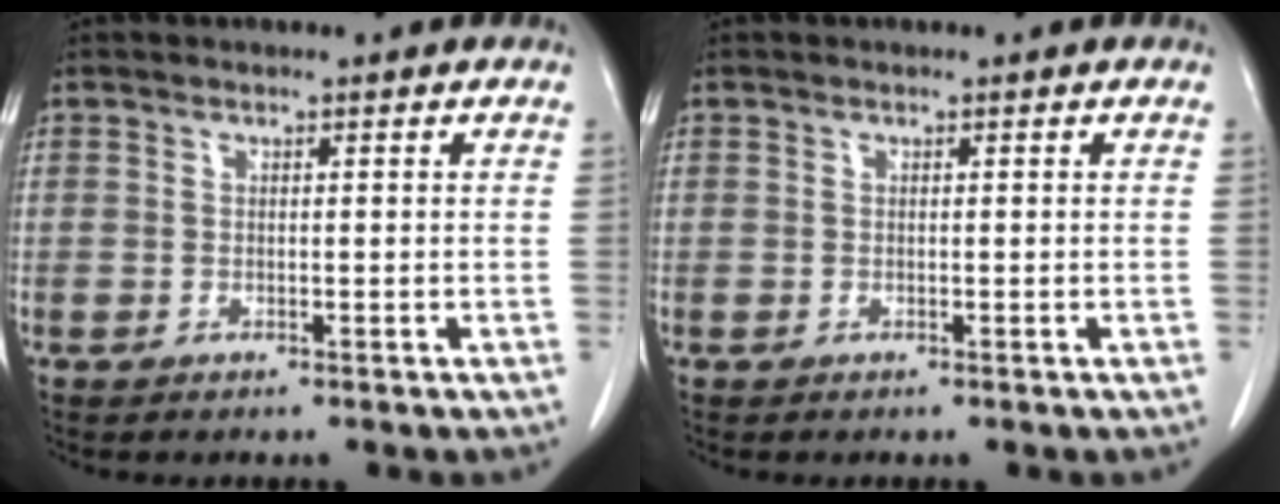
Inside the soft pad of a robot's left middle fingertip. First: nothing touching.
{"total": 0.0}